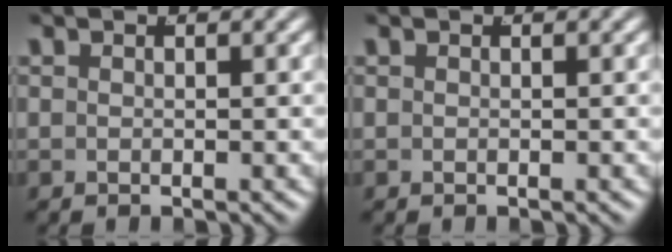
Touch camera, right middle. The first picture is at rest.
{"total": 0.0}